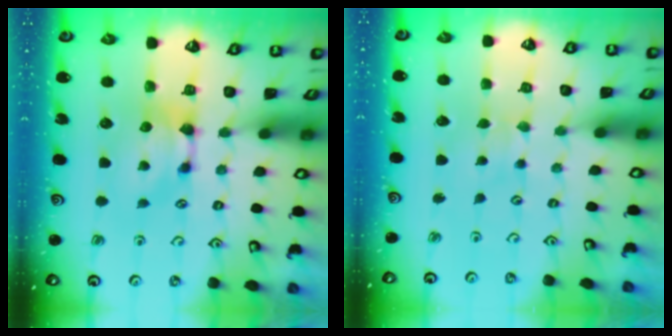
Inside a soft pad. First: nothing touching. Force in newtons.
{"total": 2.9, "press": 2.9, "slide": 0.0}